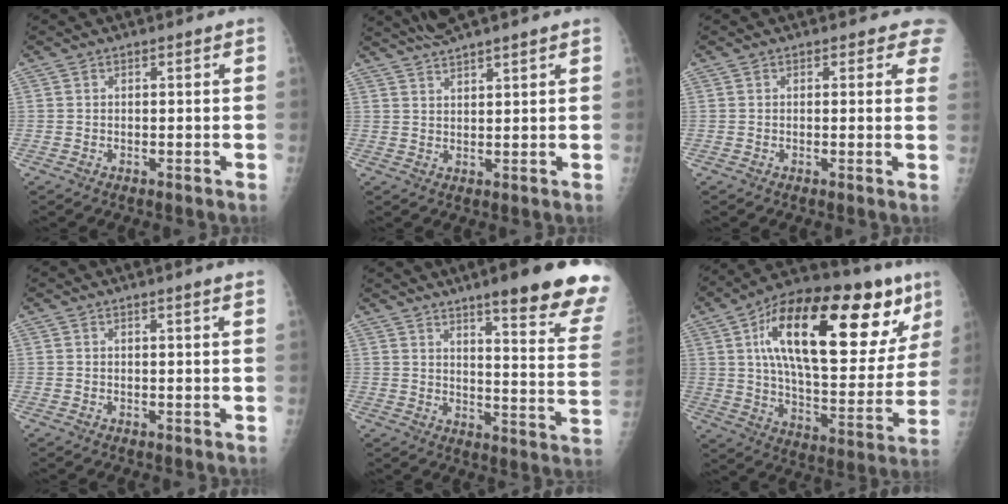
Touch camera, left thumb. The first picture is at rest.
{"total": 5.7, "force": [4.8, 0.2, 3.0], "torque": [-0.053, 0.009, 0.090]}
{"total": 3.1, "force": [2.4, 1.7, 0.9], "torque": [0.019, -0.010, 0.007]}
{"total": 2.4, "force": [1.8, -0.6, 1.5], "torque": [-0.020, -0.003, 0.023]}
{"total": 20.6, "force": [14.9, 2.4, 14.1], "torque": [-0.156, -0.079, 0.190]}
{"total": 32.9, "force": [13.6, 13.5, 26.7], "torque": [-0.377, 0.004, 0.213]}